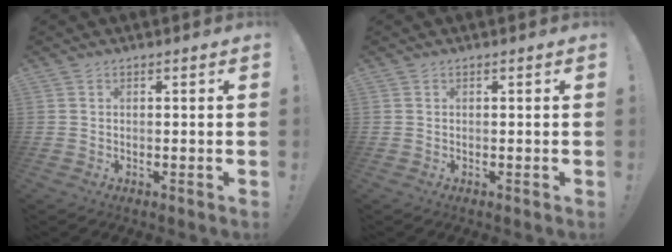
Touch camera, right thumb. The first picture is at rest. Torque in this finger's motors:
{"motor_torque": [0.00, 0.00, -0.01, 0.01, 0.03]}